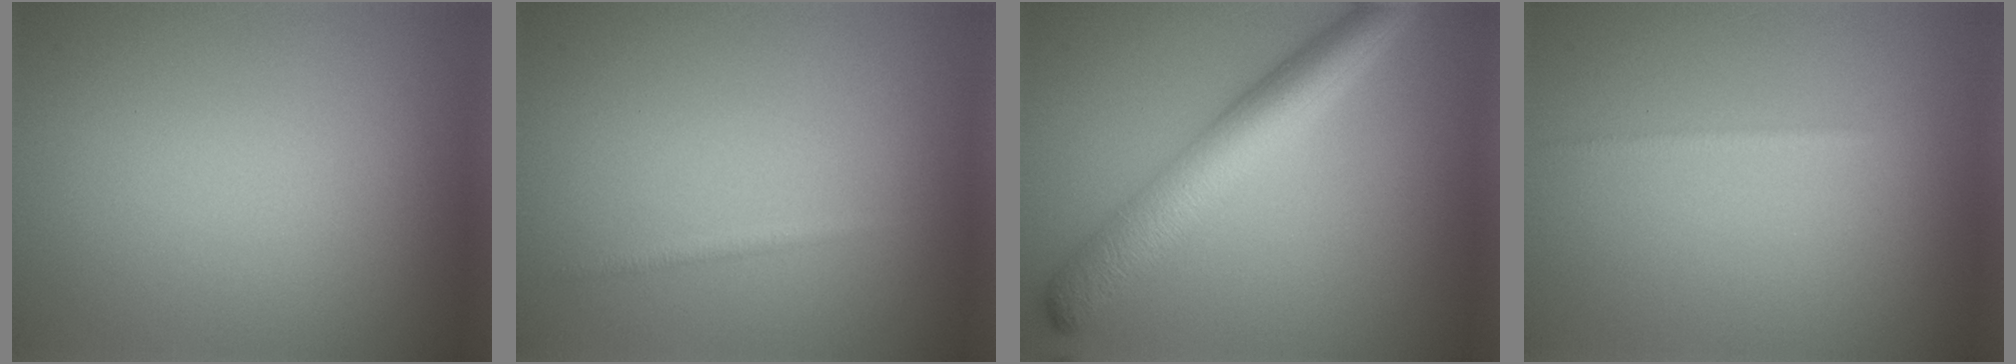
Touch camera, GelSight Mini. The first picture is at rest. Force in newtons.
{"total": 0.7, "press": 0.7, "slide": 0.0}
{"total": 6.6, "press": 6.6, "slide": 0.1}
{"total": 0.7, "press": 0.7, "slide": 0.1}